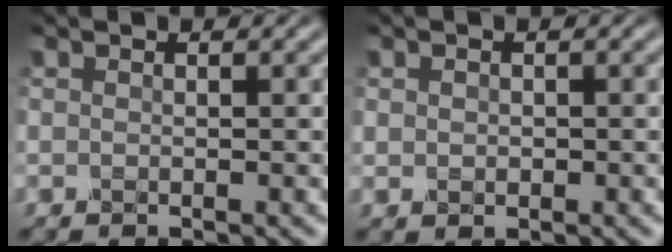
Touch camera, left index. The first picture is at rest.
{"total": 0.7, "force": [0.1, 0.7, 0.3], "torque": [-0.005, 0.001, 0.000]}